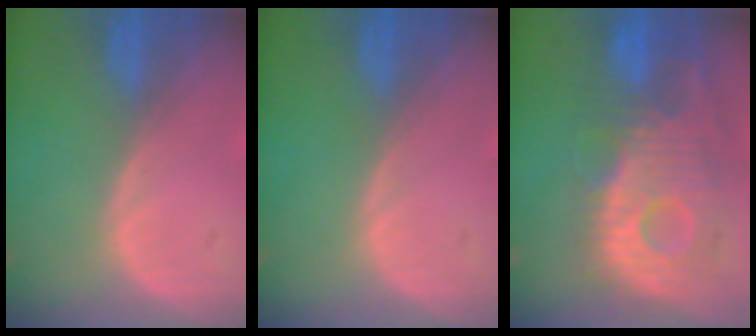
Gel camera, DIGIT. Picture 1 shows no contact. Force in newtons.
{"total": 0.0}
{"total": 11.8, "press": 10.6, "slide": 5.1}